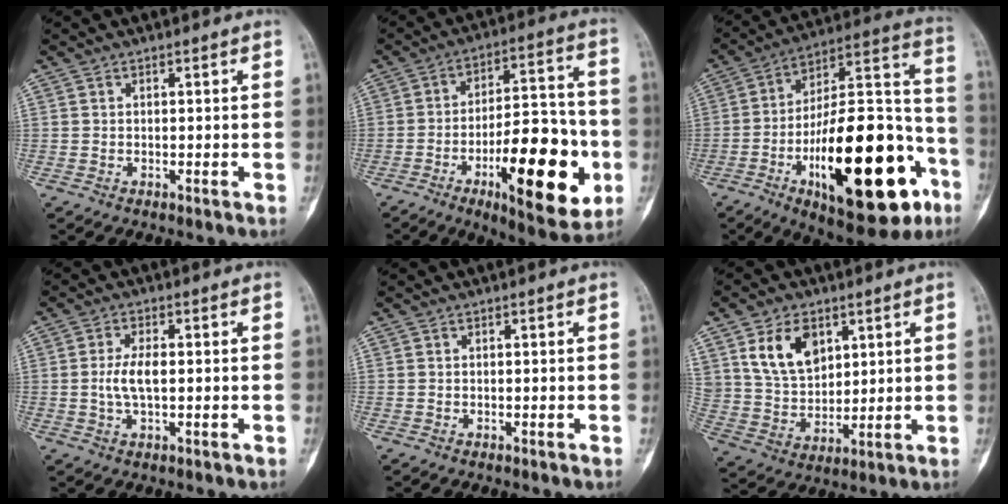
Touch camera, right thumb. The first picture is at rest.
{"total": 22.7, "force": [-7.4, 8.3, 19.8], "torque": [-0.272, 0.025, -0.102]}
{"total": 33.2, "force": [-12.5, 13.0, 27.9], "torque": [-0.396, 0.061, -0.180]}
{"total": 4.6, "force": [-0.1, 1.9, 4.2], "torque": [-0.091, 0.005, -0.004]}
{"total": 0.0}
{"total": 11.7, "force": [5.4, 7.8, 6.9], "torque": [-0.103, -0.023, 0.113]}